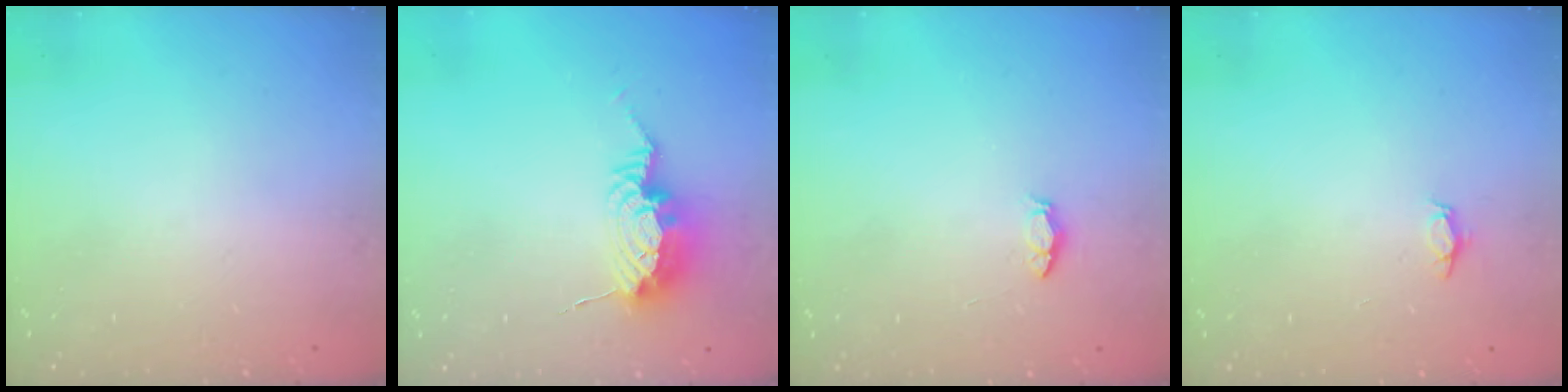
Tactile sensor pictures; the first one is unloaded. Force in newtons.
{"total": 10.5, "press": 10.4, "slide": 1.1}
{"total": 3.6, "press": 3.5, "slide": 0.3}
{"total": 2.8, "press": 2.8, "slide": 0.3}